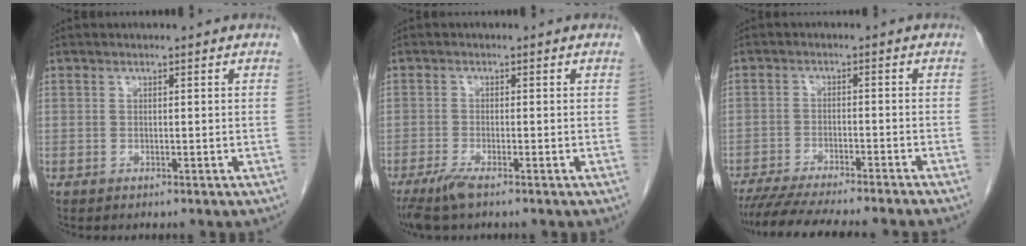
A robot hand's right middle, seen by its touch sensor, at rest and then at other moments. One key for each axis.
{"total": 3.4, "fx": -2.4, "fy": 0.3, "fz": 2.3, "tx": -0.051, "ty": -0.009, "tz": -0.048}
{"total": 14.8, "fx": -13.1, "fy": 0.4, "fz": 6.9, "tx": -0.102, "ty": -0.026, "tz": -0.191}